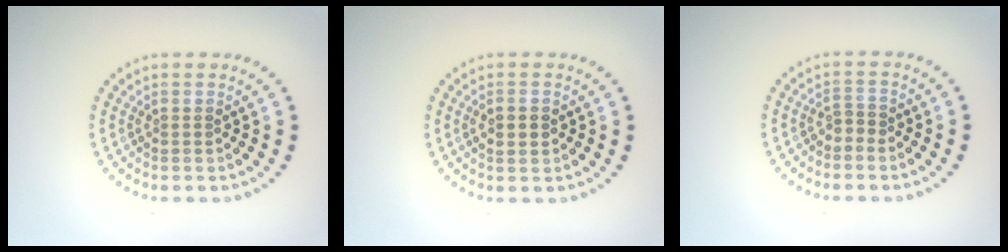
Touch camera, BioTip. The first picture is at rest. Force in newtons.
{"total": 1.6, "press": 1.6, "slide": 0.0}
{"total": 0.9, "press": 0.8, "slide": 0.5}